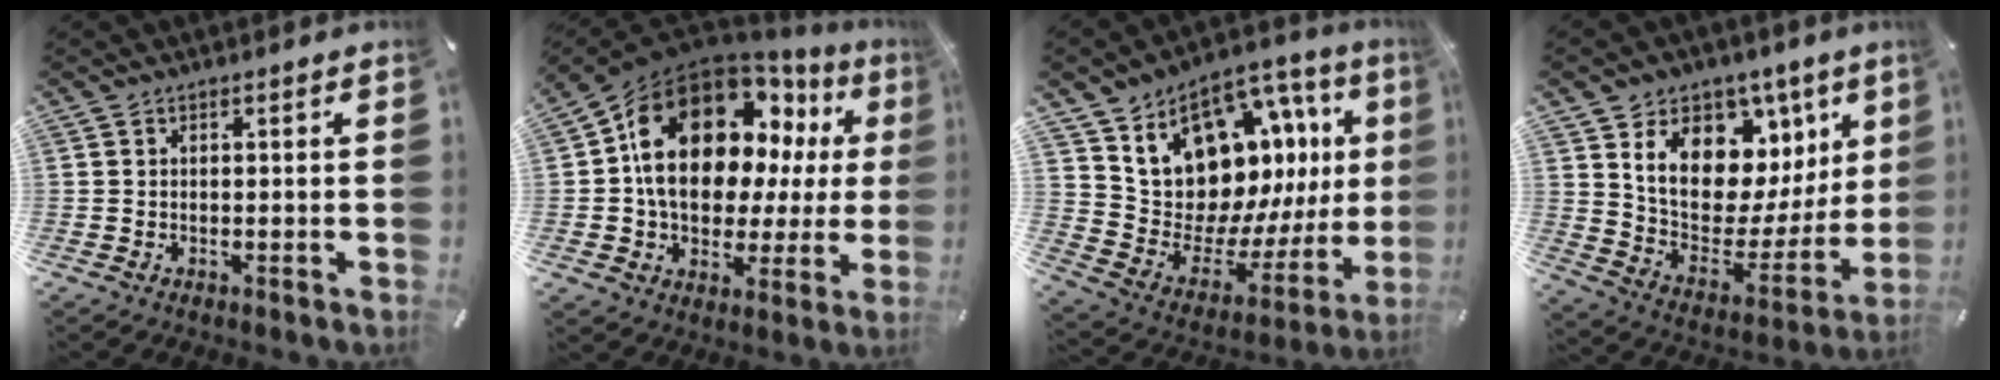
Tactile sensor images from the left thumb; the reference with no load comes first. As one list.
[{"total": 19.9, "force": [7.1, 13.3, 12.9], "torque": [-0.222, -0.043, 0.121]}, {"total": 16.1, "force": [9.9, 10.7, 6.9], "torque": [-0.091, -0.109, 0.190]}, {"total": 15.7, "force": [8.0, 11.1, 7.7], "torque": [-0.115, -0.078, 0.144]}]